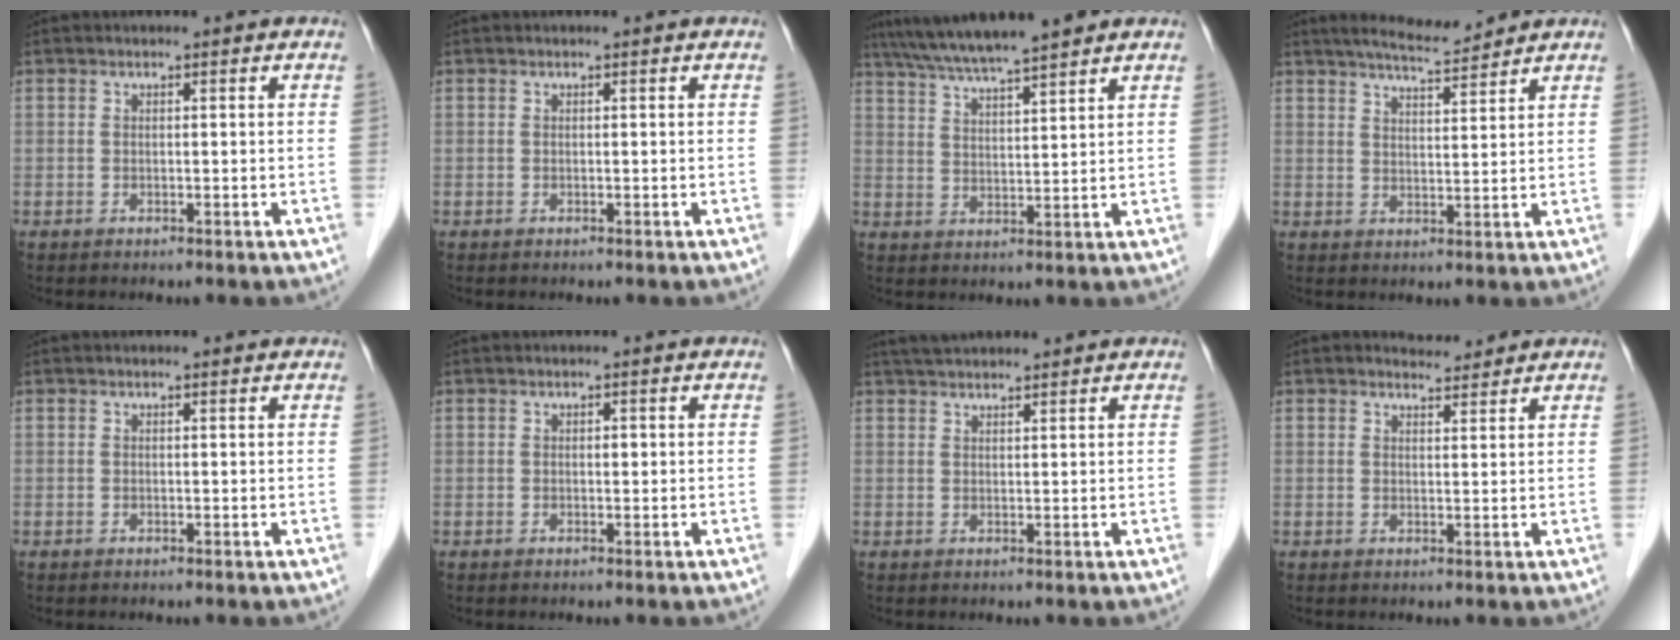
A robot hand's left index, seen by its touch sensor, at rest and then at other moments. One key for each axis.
{"total": 0.0}
{"total": 10.8, "fx": 9.3, "fy": 0.0, "fz": 5.6, "tx": -0.100, "ty": 0.026, "tz": 0.151}
{"total": 6.5, "fx": 6.0, "fy": 0.4, "fz": 2.4, "tx": -0.045, "ty": 0.007, "tz": 0.101}
{"total": 0.0}
{"total": 0.7, "fx": 0.1, "fy": 0.4, "fz": 0.5, "tx": -0.009, "ty": 0.001, "tz": 0.001}
{"total": 4.8, "fx": 4.4, "fy": 0.6, "fz": 1.9, "tx": -0.030, "ty": 0.033, "tz": 0.078}
{"total": 2.4, "fx": 2.3, "fy": 0.5, "fz": 0.0, "tx": -0.004, "ty": 0.001, "tz": 0.039}